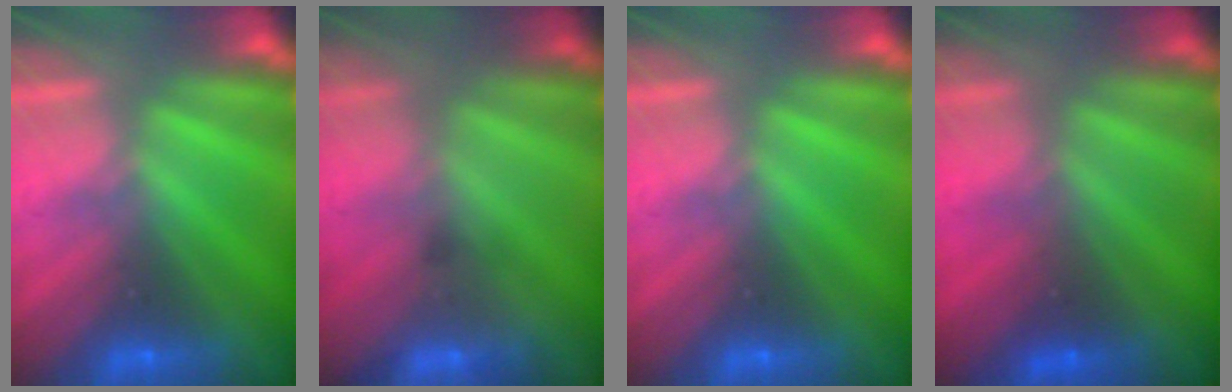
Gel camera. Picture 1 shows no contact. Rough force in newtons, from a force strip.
{"total": 2.2}
{"total": 0.0}
{"total": 1.7}